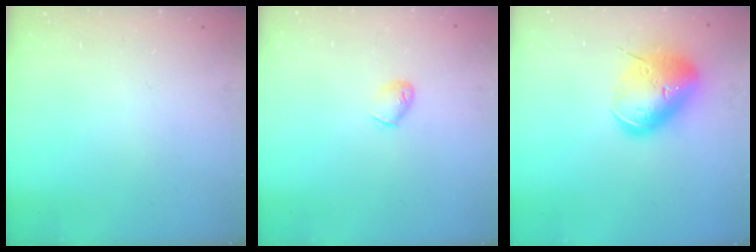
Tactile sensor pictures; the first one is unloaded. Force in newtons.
{"total": 3.5, "press": 3.4, "slide": 0.7}
{"total": 18.4, "press": 18.1, "slide": 3.1}